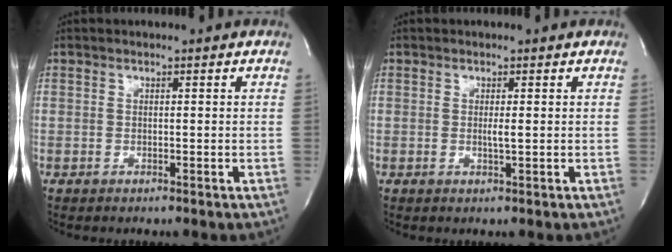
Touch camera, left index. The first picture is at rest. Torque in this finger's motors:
{"motor_torque": [0.17, 0.11, 0.00, 0.00]}